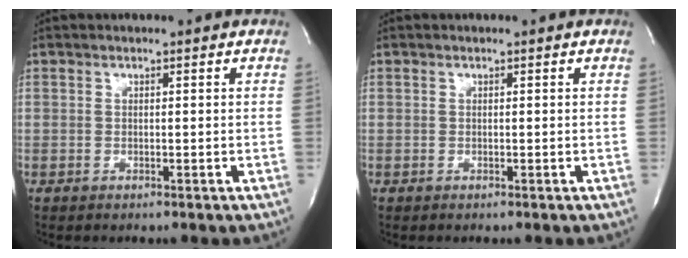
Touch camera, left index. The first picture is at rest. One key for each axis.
{"total": 0.0}